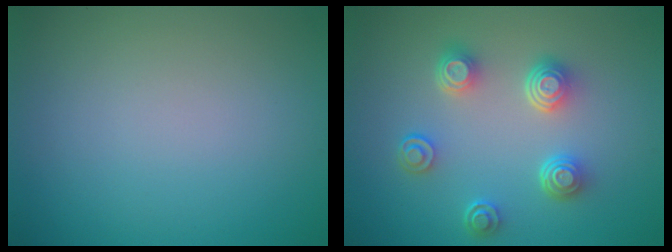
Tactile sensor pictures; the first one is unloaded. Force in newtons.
{"total": 4.2, "press": 3.2, "slide": 2.7}